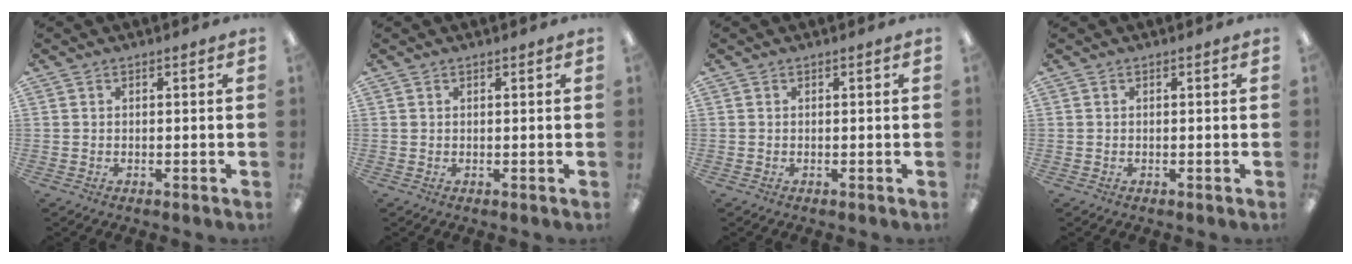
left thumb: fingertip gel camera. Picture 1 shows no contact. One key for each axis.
{"total": 0.5, "fx": 0.4, "fy": 0.3, "fz": 0.1, "tx": -0.002, "ty": 0.002, "tz": 0.007}
{"total": 0.0}
{"total": 0.0}